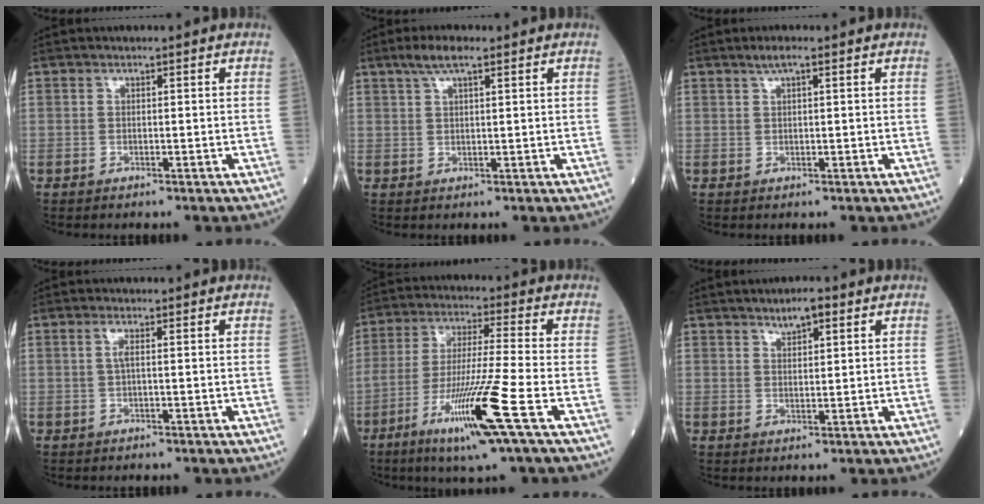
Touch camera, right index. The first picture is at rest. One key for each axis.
{"total": 3.8, "fx": 2.5, "fy": 0.6, "fz": 2.7, "tx": -0.059, "ty": 0.012, "tz": 0.051}
{"total": 1.7, "fx": 1.1, "fy": 0.0, "fz": 1.2, "tx": -0.029, "ty": 0.011, "tz": 0.022}
{"total": 1.1, "fx": 0.2, "fy": -0.1, "fz": 1.1, "tx": -0.029, "ty": 0.001, "tz": 0.003}
{"total": 13.6, "fx": -6.0, "fy": -1.4, "fz": 12.1, "tx": -0.241, "ty": -0.028, "tz": -0.110}
{"total": 3.1, "fx": 2.1, "fy": 0.8, "fz": 2.1, "tx": -0.036, "ty": 0.004, "tz": 0.037}